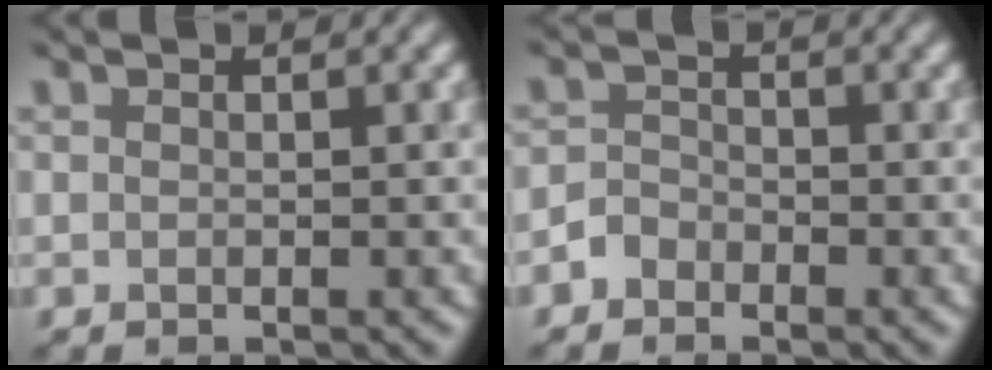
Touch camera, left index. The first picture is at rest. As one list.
[{"total": 1.5, "force": [-1.2, 0.8, 0.0], "torque": [0.005, 0.008, -0.027]}]